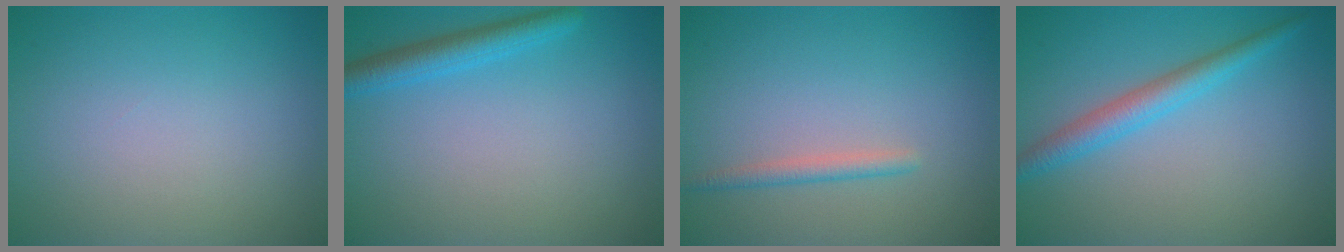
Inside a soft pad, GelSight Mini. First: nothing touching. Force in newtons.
{"total": 2.8, "press": 2.8, "slide": 0.1}
{"total": 1.4, "press": 1.4, "slide": 0.2}
{"total": 3.0, "press": 3.0, "slide": 0.2}